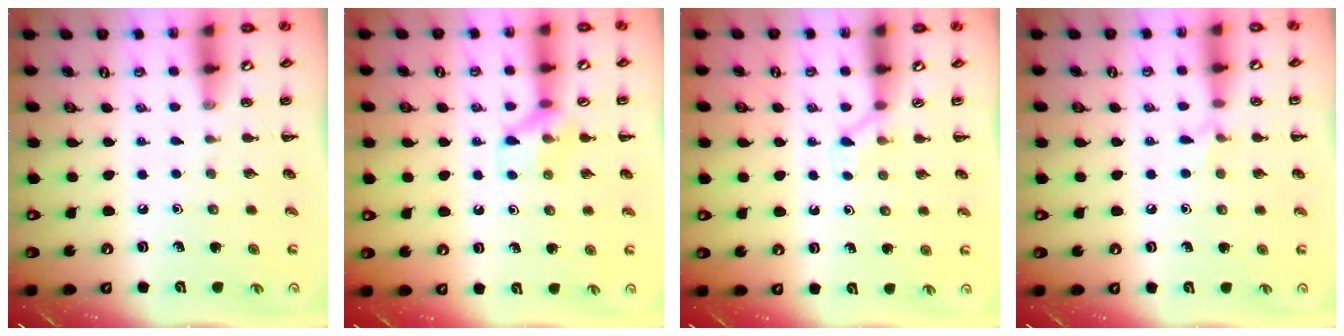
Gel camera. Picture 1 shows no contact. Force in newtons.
{"total": 8.7, "press": 8.7, "slide": 0.5}
{"total": 2.6, "press": 2.5, "slide": 0.9}
{"total": 5.0, "press": 4.7, "slide": 1.7}